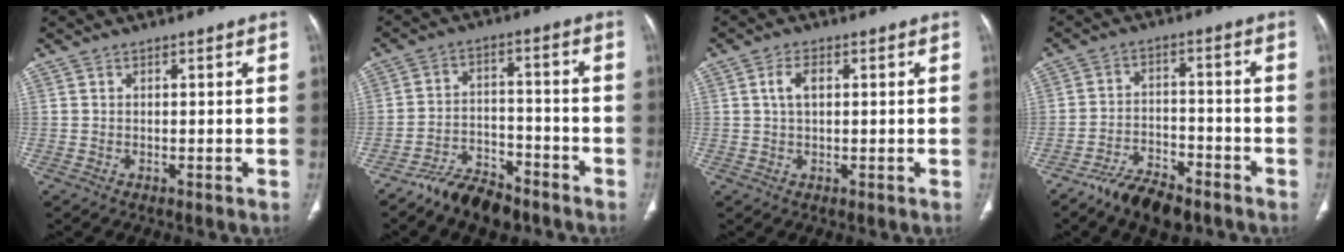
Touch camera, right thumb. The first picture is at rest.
{"total": 9.0, "force": [-7.1, 4.0, 3.7], "torque": [-0.052, 0.050, -0.127]}
{"total": 3.3, "force": [0.8, 1.8, 2.7], "torque": [-0.057, 0.009, 0.016]}
{"total": 8.8, "force": [-6.6, 3.7, 4.5], "torque": [-0.074, 0.036, -0.117]}